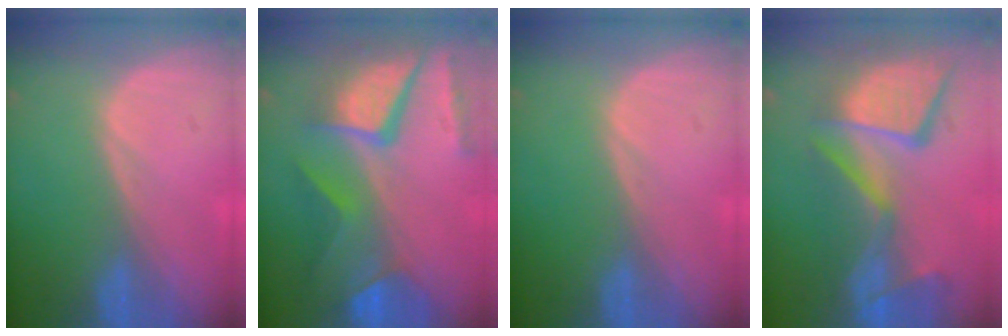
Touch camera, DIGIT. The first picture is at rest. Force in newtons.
{"total": 11.8, "press": 9.8, "slide": 6.6}
{"total": 0.0}
{"total": 13.6, "press": 11.2, "slide": 7.7}